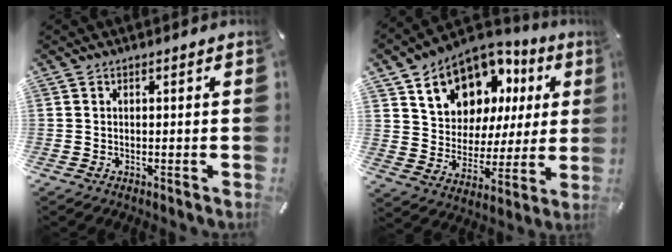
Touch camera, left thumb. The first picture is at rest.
{"total": 14.5, "force": [8.6, 10.6, 4.9], "torque": [-0.095, -0.056, 0.161]}